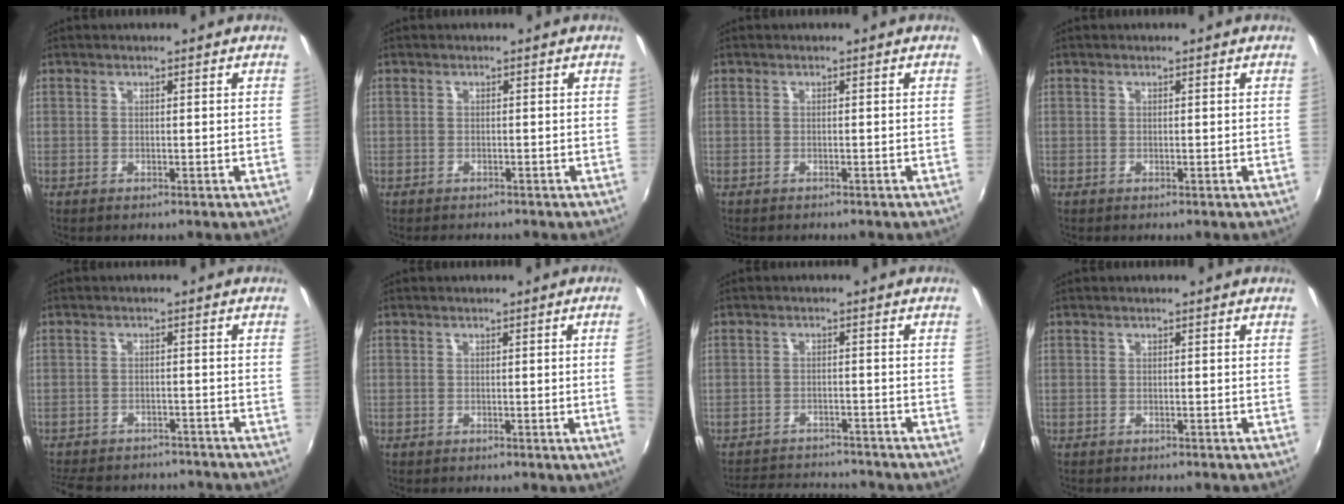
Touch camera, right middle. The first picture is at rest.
{"total": 1.9, "force": [-1.7, 0.6, 0.4], "torque": [-0.012, -0.011, -0.026]}
{"total": 0.9, "force": [-0.8, 0.3, 0.2], "torque": [-0.006, -0.004, -0.012]}
{"total": 0.0}
{"total": 16.5, "force": [-14.1, 6.2, 6.0], "torque": [-0.144, -0.002, -0.194]}
{"total": 2.5, "force": [-0.2, -1.5, 2.0], "torque": [-0.030, -0.013, 0.002]}
{"total": 10.5, "force": [-9.7, 2.8, 2.7], "torque": [-0.072, 0.016, -0.140]}
{"total": 1.3, "force": [-1.3, 0.4, 0.3], "torque": [-0.010, -0.008, -0.019]}